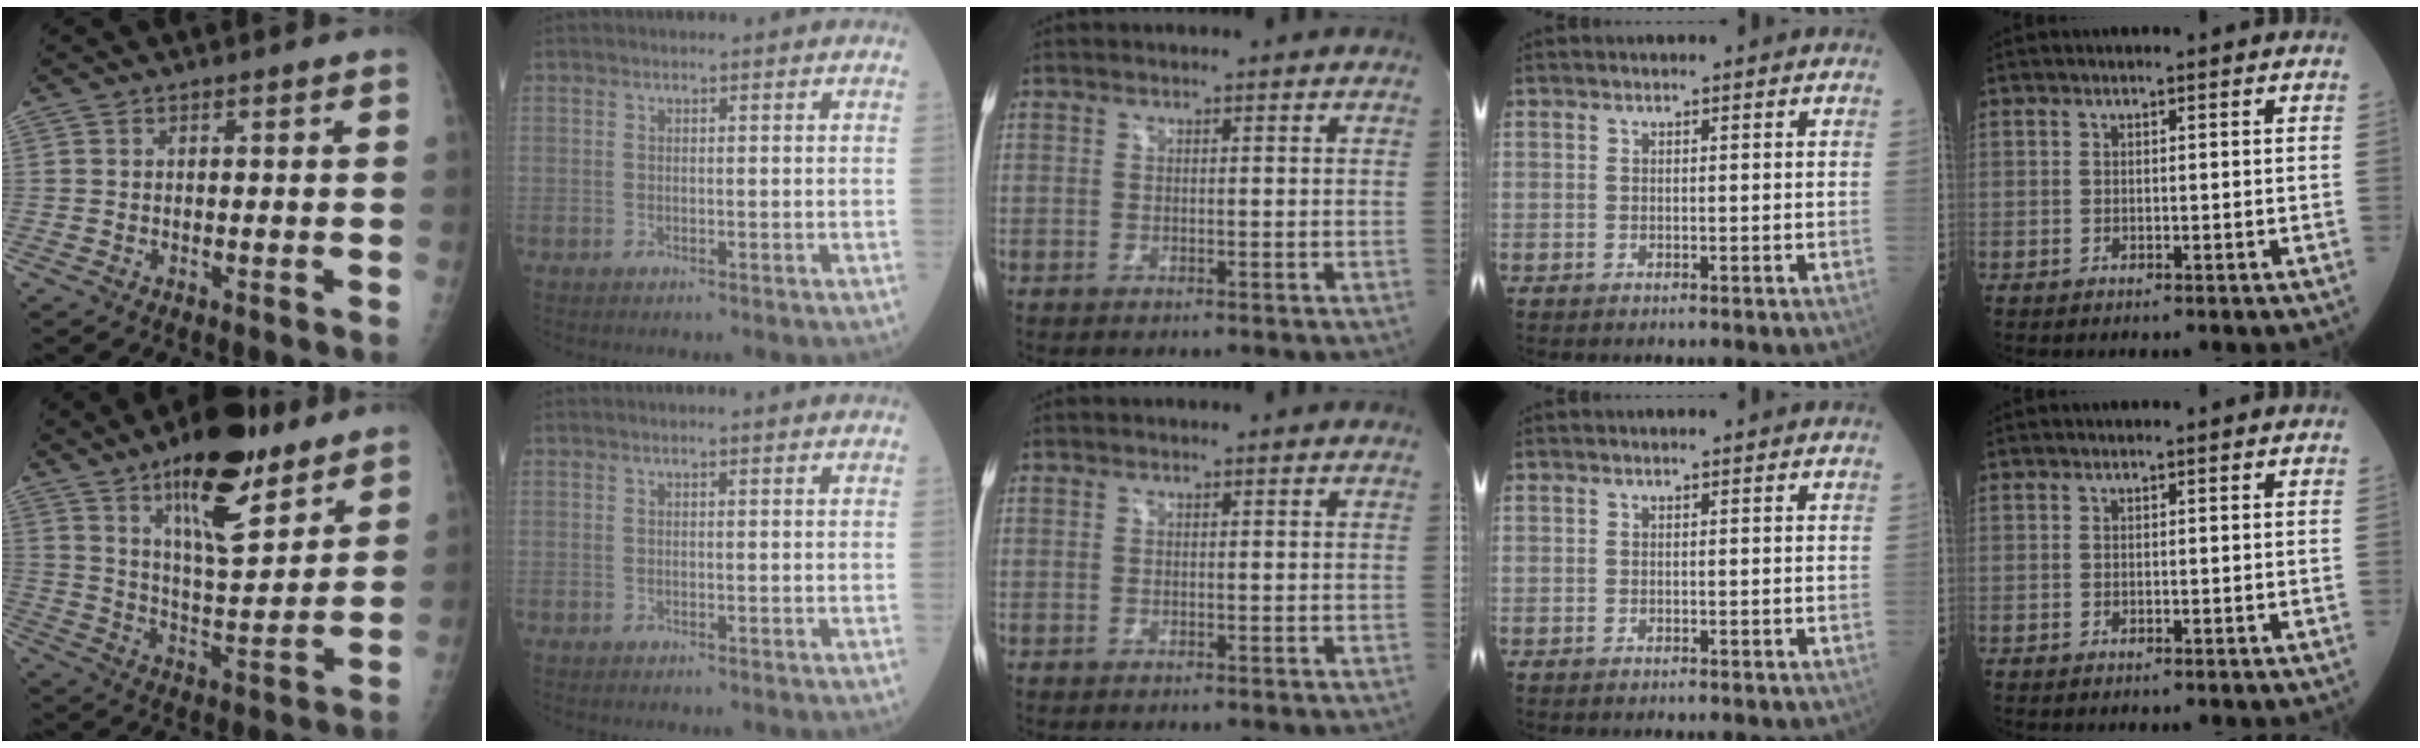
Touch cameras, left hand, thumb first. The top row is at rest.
{"thumb": {"total": 17.8, "force": [11.3, 6.1, 12.2], "torque": [-0.158, -0.068, 0.187]}, "index": {"total": 1.0, "force": [0.8, -0.1, 0.5], "torque": [-0.013, 0.005, 0.013]}}